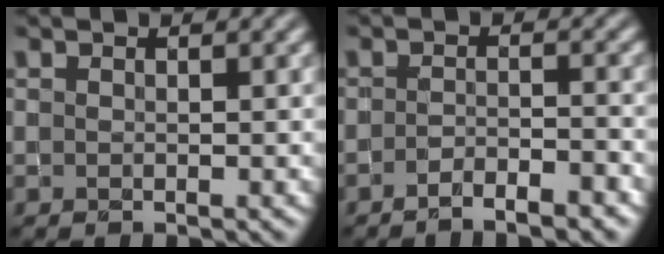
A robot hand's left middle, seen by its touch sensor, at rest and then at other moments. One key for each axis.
{"total": 3.1, "fx": -2.3, "fy": 0.6, "fz": 1.9, "tx": -0.029, "ty": 0.005, "tz": -0.042}